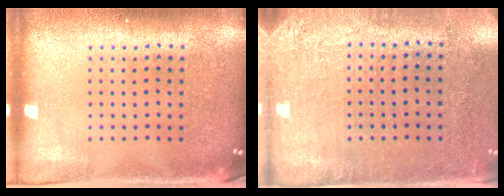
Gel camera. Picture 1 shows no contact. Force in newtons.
{"total": 2.8, "press": 2.3, "slide": 1.5}